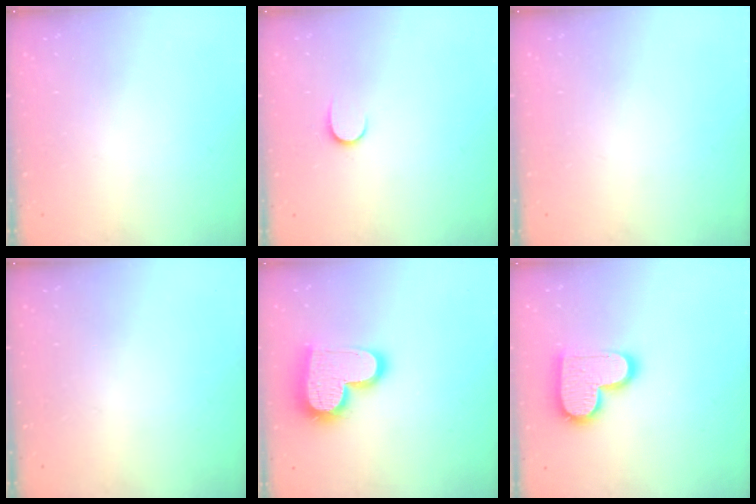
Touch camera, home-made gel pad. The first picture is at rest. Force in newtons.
{"total": 5.7, "press": 5.7, "slide": 0.5}
{"total": 0.0}
{"total": 0.0}
{"total": 18.2, "press": 18.1, "slide": 1.3}
{"total": 14.2, "press": 14.2, "slide": 0.9}